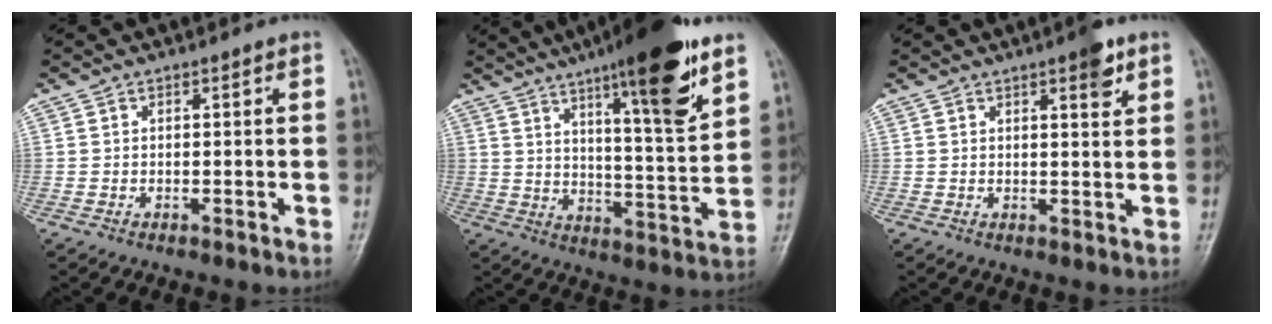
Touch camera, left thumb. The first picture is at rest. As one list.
[{"total": 18.7, "force": [11.1, 3.1, 14.7], "torque": [-0.197, -0.057, 0.170]}, {"total": 3.9, "force": [2.3, 1.1, 3.0], "torque": [-0.032, -0.010, 0.029]}]